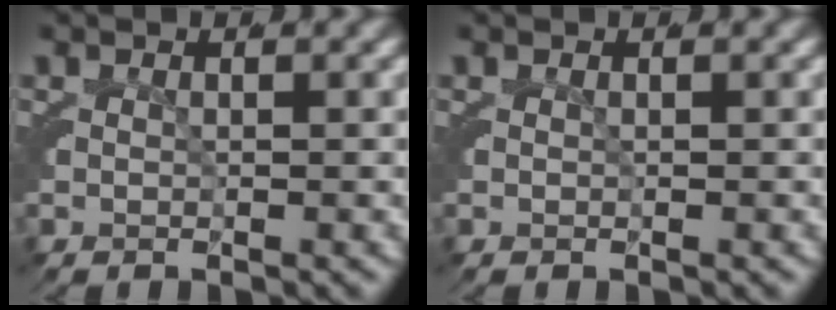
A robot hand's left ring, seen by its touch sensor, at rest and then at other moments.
{"total": 0.0}